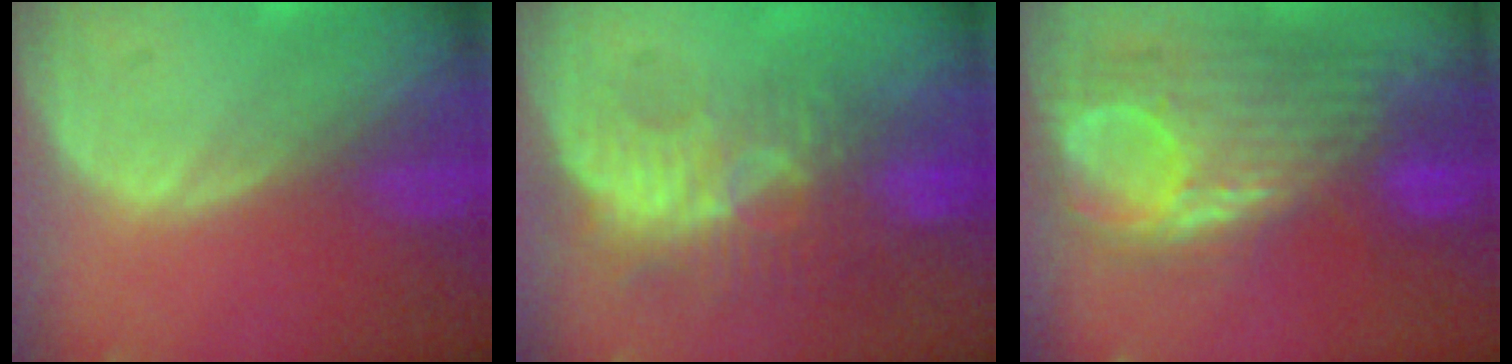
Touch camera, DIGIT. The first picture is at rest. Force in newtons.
{"total": 9.1, "press": 8.4, "slide": 3.6}
{"total": 11.0, "press": 10.4, "slide": 3.5}